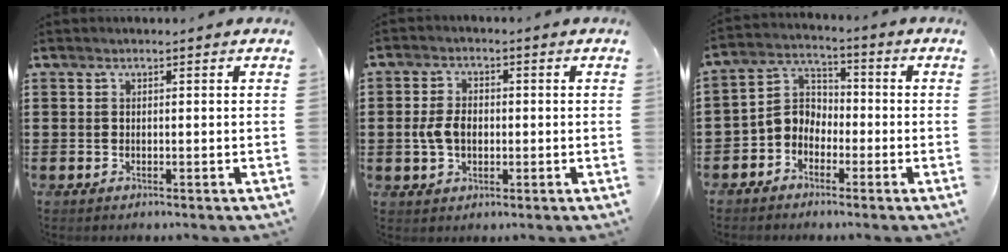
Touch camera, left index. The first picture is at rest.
{"total": 4.5, "force": [-0.3, 2.9, 3.4], "torque": [-0.082, 0.003, -0.011]}
{"total": 4.5, "force": [-2.5, 3.6, 1.2], "torque": [-0.046, 0.004, -0.059]}